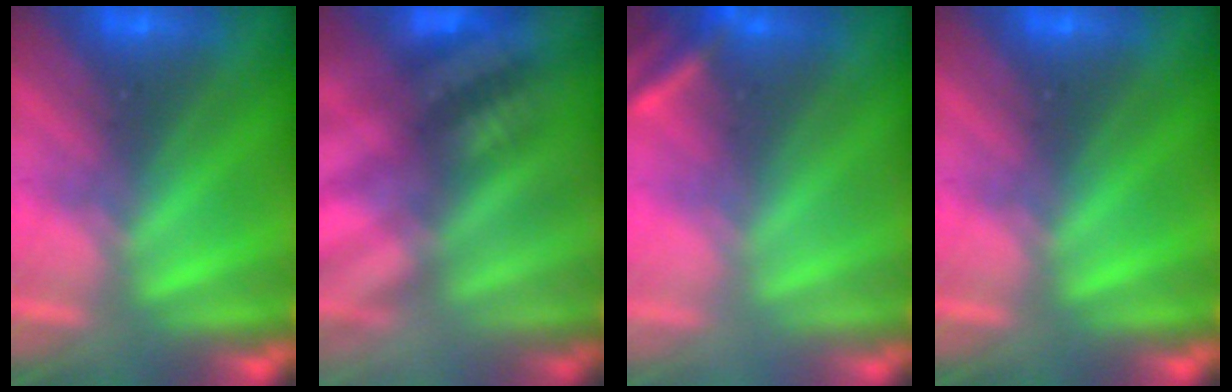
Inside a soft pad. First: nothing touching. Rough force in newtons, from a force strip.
{"total": 2.9}
{"total": 2.6}
{"total": 0.0}